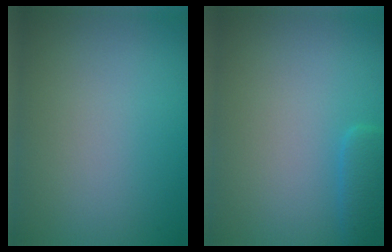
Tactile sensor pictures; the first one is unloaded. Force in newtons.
{"total": 2.0, "press": 2.0, "slide": 0.1}